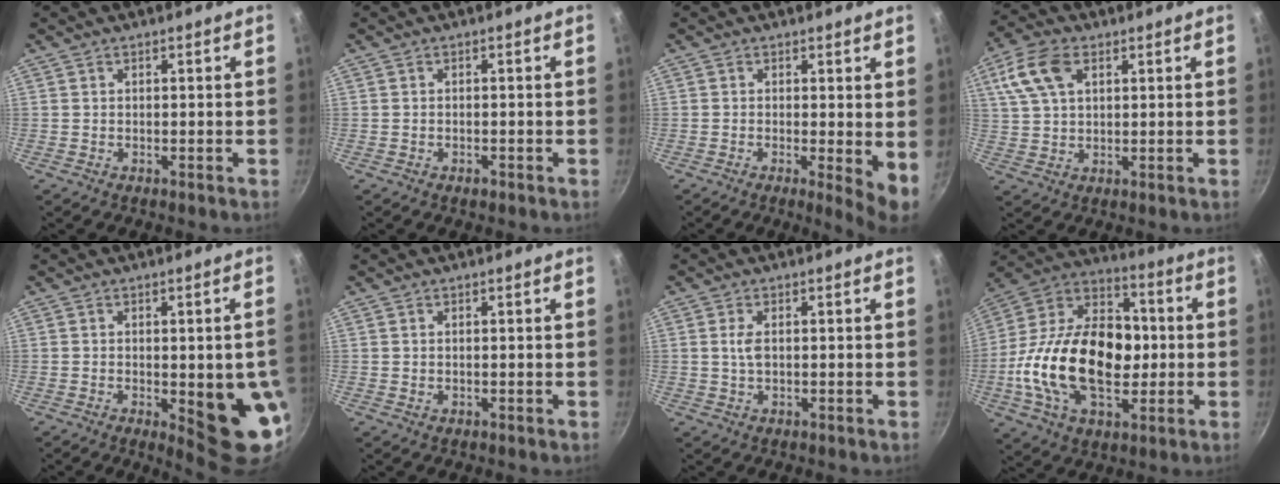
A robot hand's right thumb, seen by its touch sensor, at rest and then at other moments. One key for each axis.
{"total": 1.1, "fx": -0.7, "fy": 0.6, "fz": 0.6, "tx": -0.013, "ty": 0.003, "tz": -0.010}
{"total": 5.2, "fx": 0.1, "fy": 1.2, "fz": 5.1, "tx": -0.073, "ty": -0.017, "tz": -0.001}
{"total": 9.7, "fx": 3.8, "fy": 5.8, "fz": 6.8, "tx": -0.135, "ty": 0.009, "tz": 0.069}
{"total": 12.8, "fx": -2.4, "fy": 3.9, "fz": 11.9, "tx": -0.119, "ty": -0.003, "tz": -0.022}
{"total": 0.6, "fx": 0.2, "fy": 0.3, "fz": 0.4, "tx": -0.006, "ty": -0.002, "tz": 0.002}
{"total": 2.5, "fx": 0.3, "fy": 1.4, "fz": 2.1, "tx": -0.040, "ty": 0.002, "tz": 0.006}
{"total": 27.3, "fx": -2.4, "fy": 17.3, "fz": 21.0, "tx": -0.350, "ty": 0.039, "tz": -0.052}